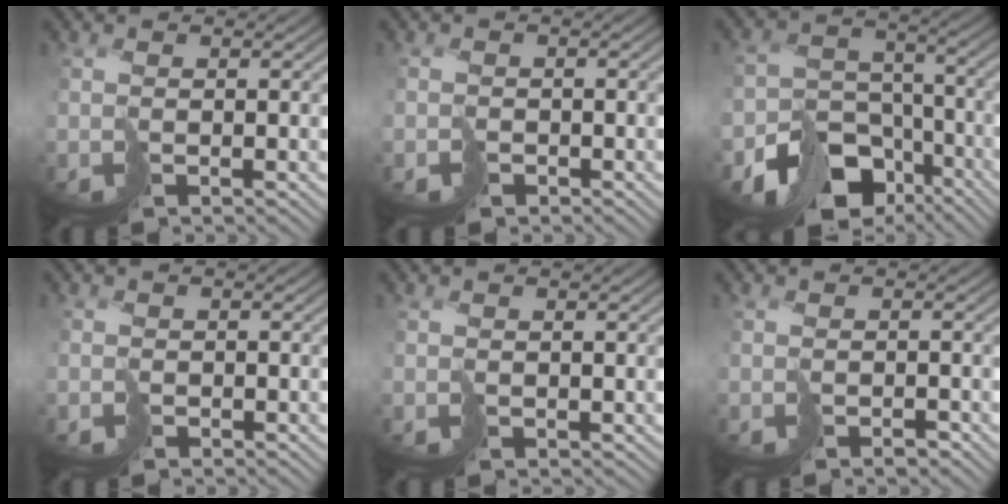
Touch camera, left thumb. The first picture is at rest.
{"total": 1.5, "force": [-1.0, 1.1, -0.3], "torque": [0.021, -0.001, -0.020]}
{"total": 13.1, "force": [-9.3, 7.9, 4.9], "torque": [-0.111, -0.031, -0.124]}
{"total": 0.9, "force": [-0.5, 0.7, -0.3], "torque": [0.017, 0.002, -0.009]}
{"total": 0.6, "force": [0.4, 0.4, 0.0], "torque": [-0.001, 0.001, 0.010]}
{"total": 1.4, "force": [-1.2, 0.7, 0.4], "torque": [0.002, -0.002, -0.019]}